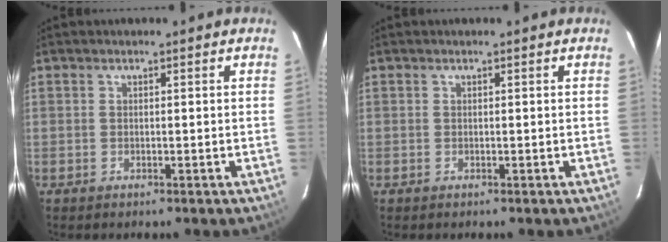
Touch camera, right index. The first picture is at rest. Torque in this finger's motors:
{"motor_torque": [0.00, 0.00, 0.00, 0.00]}